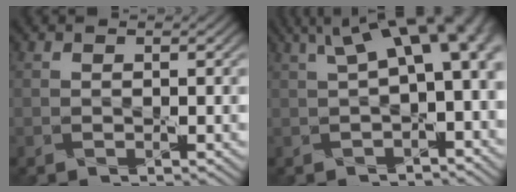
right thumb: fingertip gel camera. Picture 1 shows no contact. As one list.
[{"total": 10.2, "force": [2.5, 4.1, 9.0], "torque": [-0.131, 0.015, 0.042]}]